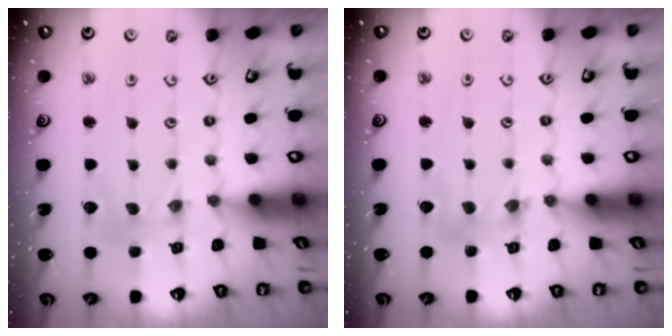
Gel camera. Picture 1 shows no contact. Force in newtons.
{"total": 4.4, "press": 4.4, "slide": 0.4}